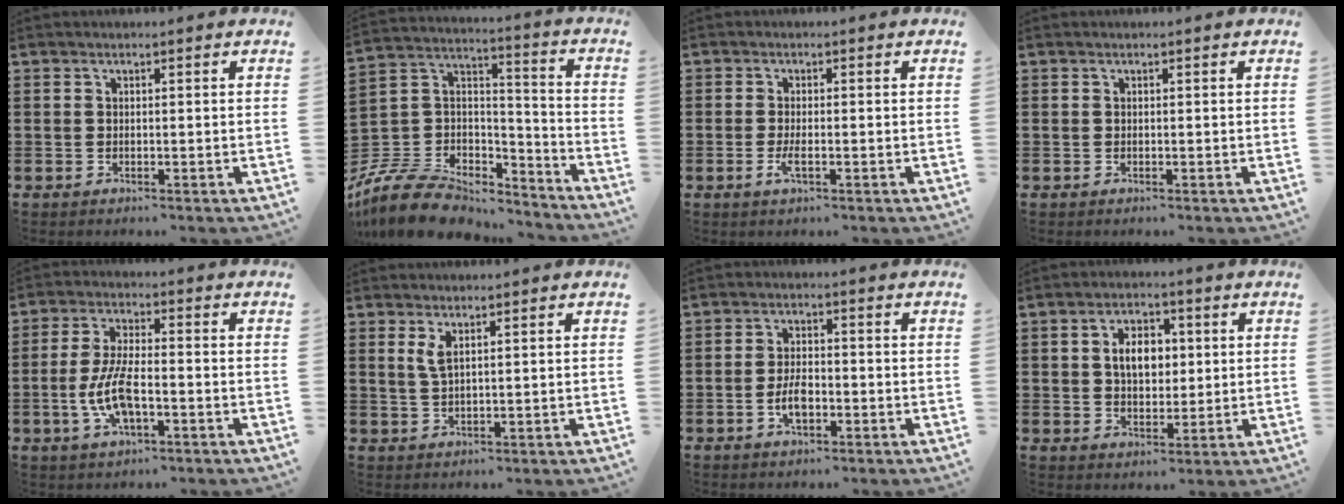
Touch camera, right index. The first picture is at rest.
{"total": 10.7, "force": [-8.8, 4.9, 3.6], "torque": [-0.099, 0.013, -0.177]}
{"total": 2.4, "force": [-0.9, 0.5, 2.2], "torque": [-0.051, -0.007, -0.020]}
{"total": 0.0}
{"total": 8.4, "force": [-2.4, 3.1, 7.5], "torque": [-0.165, -0.009, -0.047]}
{"total": 2.4, "force": [1.2, 0.7, 1.9], "torque": [-0.041, 0.004, 0.021]}
{"total": 4.3, "force": [-1.4, 2.0, 3.5], "torque": [-0.083, -0.001, -0.030]}
{"total": 5.5, "force": [0.9, 3.5, 4.2], "torque": [-0.076, 0.007, 0.008]}